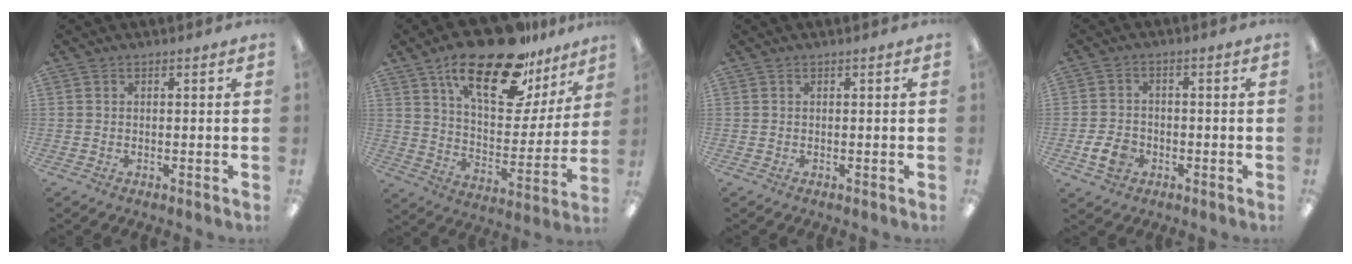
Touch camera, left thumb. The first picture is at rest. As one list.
[{"total": 24.0, "force": [16.0, 9.6, 15.1], "torque": [-0.236, -0.095, 0.270]}, {"total": 0.0}, {"total": 5.8, "force": [-2.3, 4.2, 3.2], "torque": [-0.067, 0.008, -0.041]}]